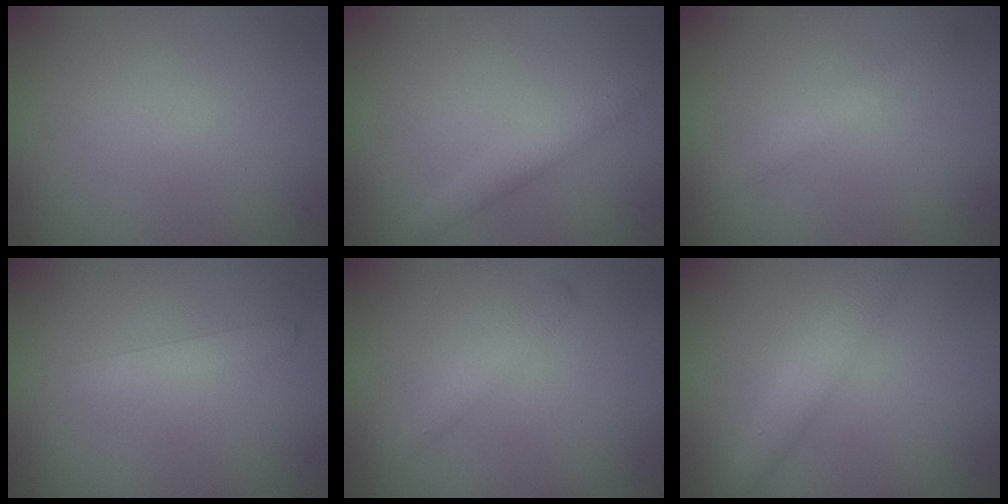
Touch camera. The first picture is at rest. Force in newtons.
{"total": 2.2, "press": 2.2, "slide": 0.3}
{"total": 1.5, "press": 1.5, "slide": 0.0}
{"total": 1.8, "press": 1.8, "slide": 0.1}
{"total": 1.6, "press": 1.6, "slide": 0.1}
{"total": 3.3, "press": 3.3, "slide": 0.1}